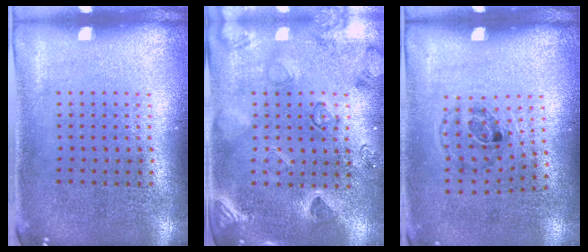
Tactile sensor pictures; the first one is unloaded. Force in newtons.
{"total": 2.3, "press": 2.1, "slide": 0.9}
{"total": 1.1, "press": 0.7, "slide": 0.9}